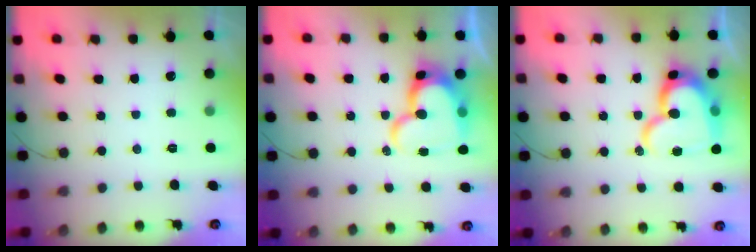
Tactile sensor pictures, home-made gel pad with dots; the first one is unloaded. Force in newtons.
{"total": 18.8, "press": 18.7, "slide": 1.5}
{"total": 18.1, "press": 18.1, "slide": 1.3}